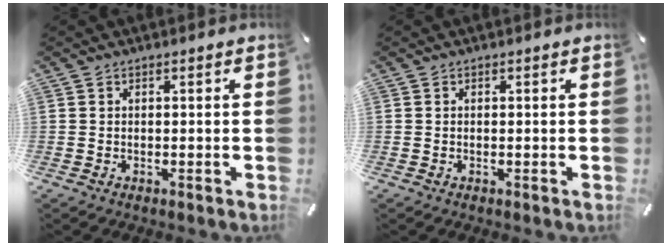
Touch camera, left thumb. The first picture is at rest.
{"total": 0.0}